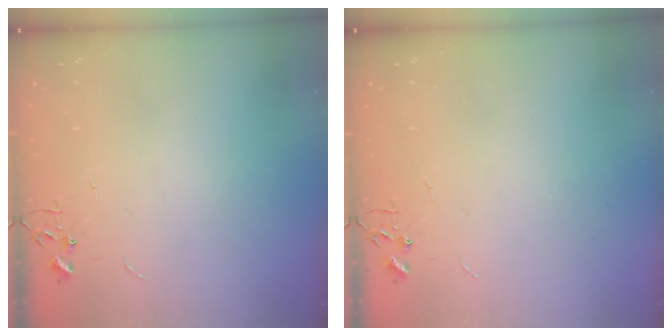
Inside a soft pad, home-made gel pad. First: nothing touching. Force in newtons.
{"total": 0.0}